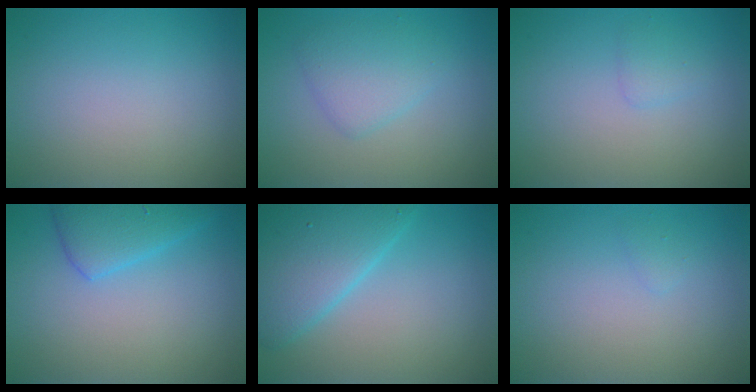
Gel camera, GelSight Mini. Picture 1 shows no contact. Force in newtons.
{"total": 2.8, "press": 2.8, "slide": 0.2}
{"total": 0.9, "press": 0.9, "slide": 0.2}
{"total": 3.4, "press": 3.4, "slide": 0.2}
{"total": 6.2, "press": 6.2, "slide": 0.2}
{"total": 0.5, "press": 0.5, "slide": 0.1}